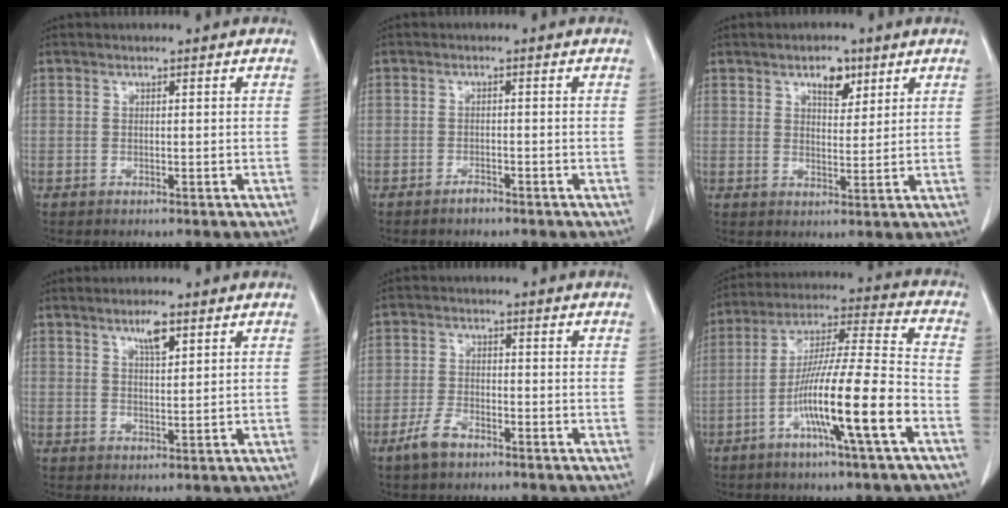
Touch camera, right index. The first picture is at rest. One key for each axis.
{"total": 1.4, "fx": -1.2, "fy": 0.4, "fz": 0.5, "tx": -0.009, "ty": 0.001, "tz": -0.018}
{"total": 4.4, "fx": 2.6, "fy": 2.2, "fz": 2.8, "tx": -0.043, "ty": 0.001, "tz": 0.042}
{"total": 3.6, "fx": 2.2, "fy": 0.7, "fz": 2.8, "tx": -0.051, "ty": 0.000, "tz": 0.039}
{"total": 4.2, "fx": -3.0, "fy": 1.8, "fz": 2.3, "tx": -0.052, "ty": 0.001, "tz": -0.054}
{"total": 15.3, "fx": -6.2, "fy": -0.4, "fz": 14.0, "tx": -0.257, "ty": -0.001, "tz": -0.112}